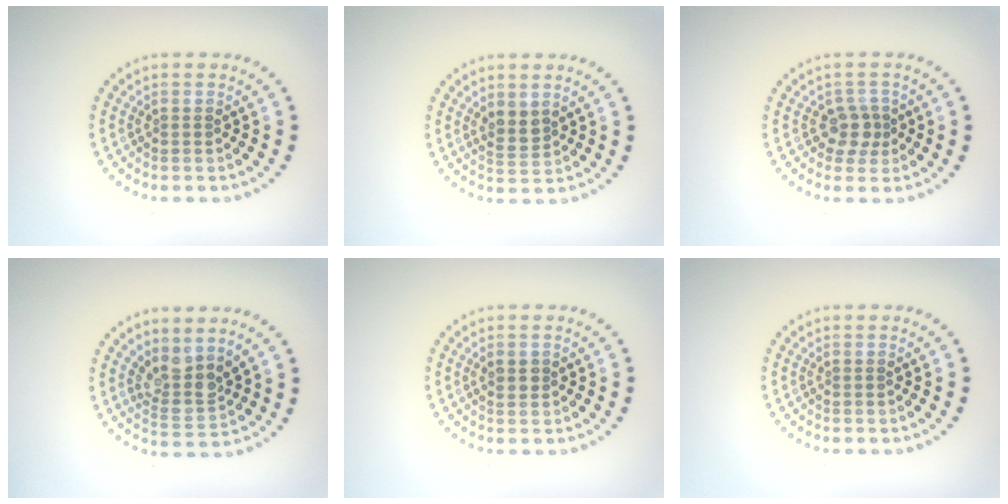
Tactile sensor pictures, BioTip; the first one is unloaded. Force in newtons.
{"total": 1.7, "press": 1.6, "slide": 0.7}
{"total": 2.2, "press": 1.9, "slide": 1.1}
{"total": 3.1, "press": 2.4, "slide": 2.0}
{"total": 1.2, "press": 1.2, "slide": 0.3}
{"total": 0.0}